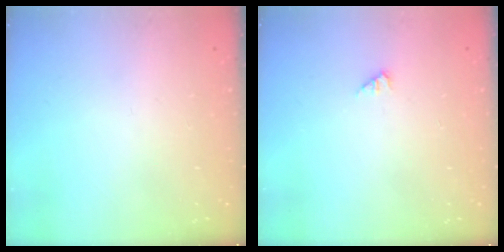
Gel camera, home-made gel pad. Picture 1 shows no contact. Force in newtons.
{"total": 0.9, "press": 0.8, "slide": 0.2}